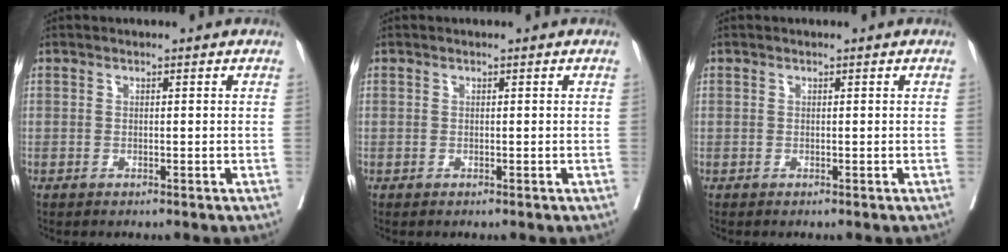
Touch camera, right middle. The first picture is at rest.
{"total": 0.0}
{"total": 0.0}